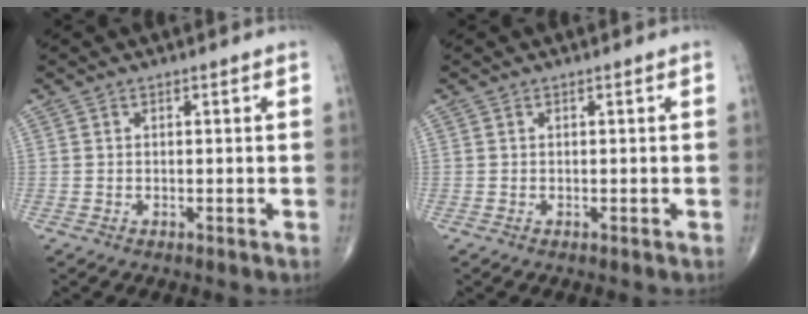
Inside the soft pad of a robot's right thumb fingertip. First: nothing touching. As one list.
[{"total": 0.0}]